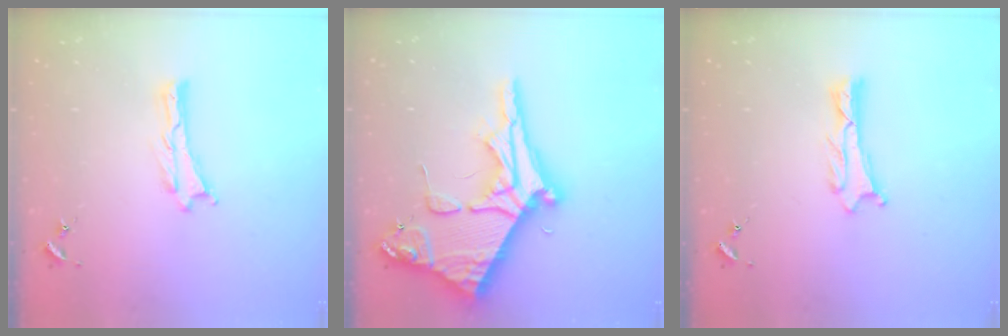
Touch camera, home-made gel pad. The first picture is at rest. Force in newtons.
{"total": 11.6, "press": 11.6, "slide": 1.3}
{"total": 1.2, "press": 1.2, "slide": 0.0}